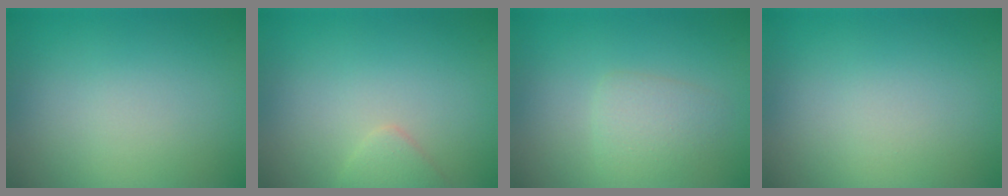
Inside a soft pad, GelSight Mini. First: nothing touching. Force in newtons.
{"total": 1.4, "press": 1.4, "slide": 0.1}
{"total": 2.0, "press": 2.0, "slide": 0.0}
{"total": 0.0}